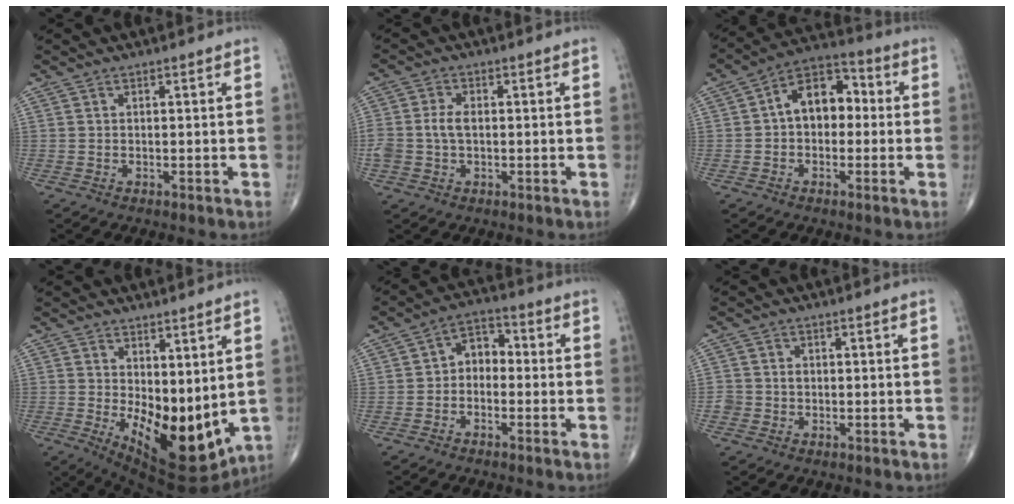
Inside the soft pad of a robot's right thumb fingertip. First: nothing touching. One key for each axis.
{"total": 4.9, "fx": -0.2, "fy": 3.2, "fz": 3.7, "tx": -0.088, "ty": 0.013, "tz": -0.004}
{"total": 10.4, "fx": 0.4, "fy": 7.1, "fz": 7.7, "tx": -0.089, "ty": 0.036, "tz": -0.010}
{"total": 15.5, "fx": 0.2, "fy": 7.8, "fz": 13.4, "tx": -0.183, "ty": -0.043, "tz": 0.029}
{"total": 5.6, "fx": -0.9, "fy": 4.1, "fz": 3.7, "tx": -0.034, "ty": 0.030, "tz": -0.033}
{"total": 2.4, "fx": -0.4, "fy": 2.3, "fz": 0.6, "tx": 0.008, "ty": 0.009, "tz": -0.006}